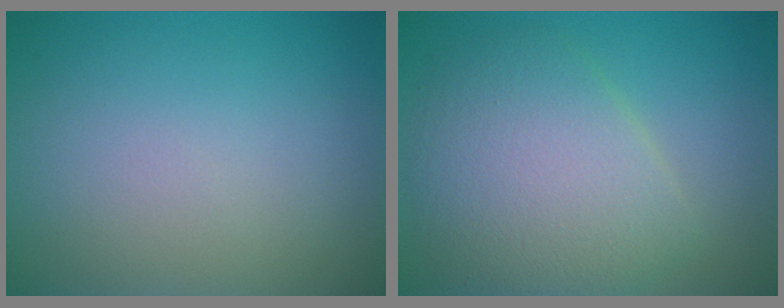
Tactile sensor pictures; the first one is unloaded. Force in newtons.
{"total": 6.7, "press": 6.7, "slide": 0.1}